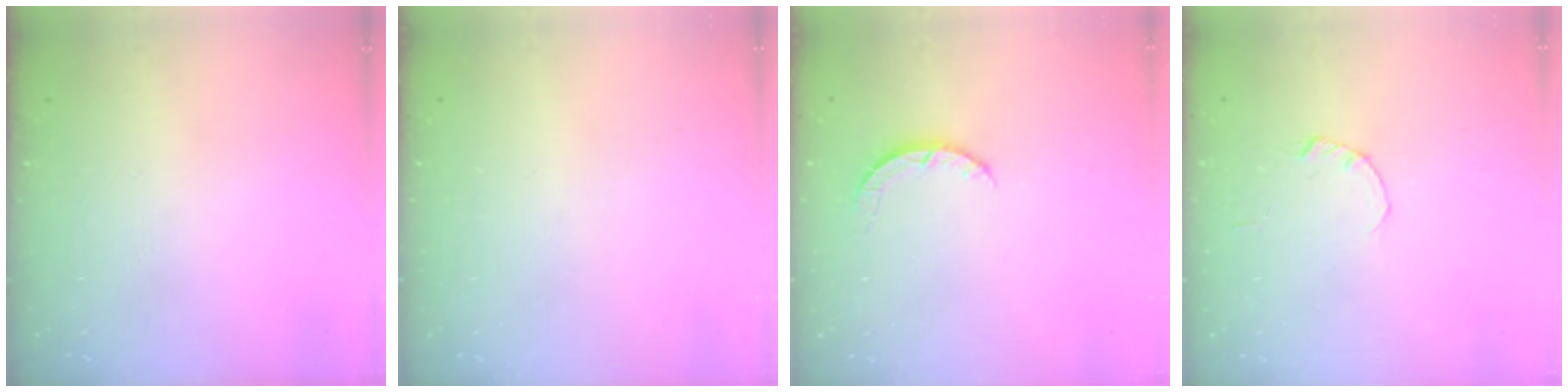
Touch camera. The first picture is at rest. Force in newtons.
{"total": 0.0}
{"total": 2.7, "press": 2.7, "slide": 0.4}
{"total": 0.0}